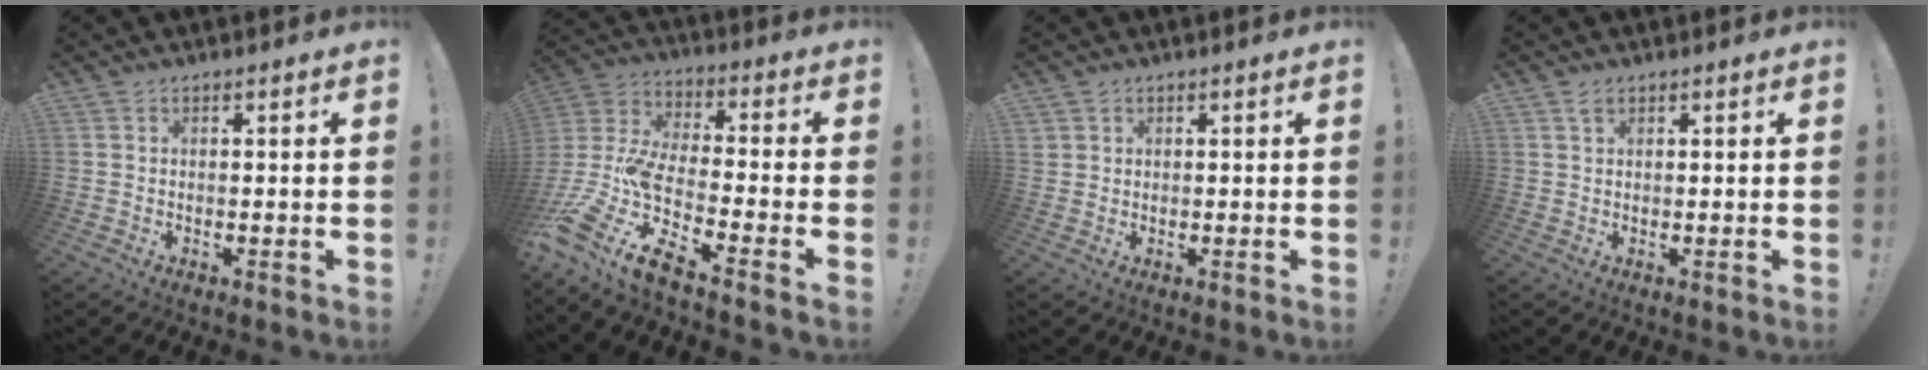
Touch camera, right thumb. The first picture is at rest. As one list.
[{"total": 13.3, "force": [-8.5, 4.6, 9.1], "torque": [-0.193, 0.017, -0.154]}, {"total": 1.3, "force": [0.7, 1.1, 0.2], "torque": [-0.005, -0.001, 0.014]}, {"total": 1.7, "force": [1.1, 0.8, 1.0], "torque": [-0.019, 0.000, 0.020]}]